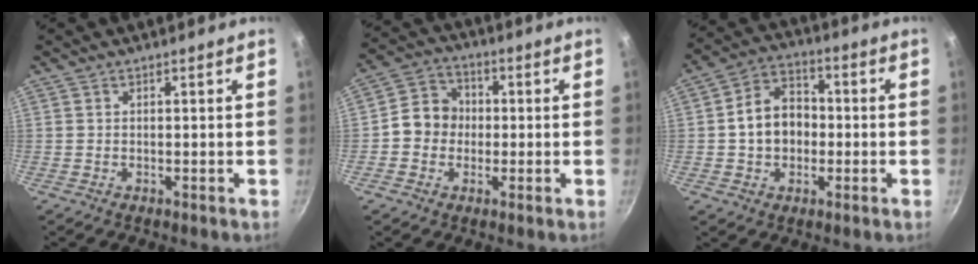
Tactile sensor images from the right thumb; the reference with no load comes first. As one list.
[{"total": 8.1, "force": [-0.6, 7.2, 3.6], "torque": [-0.027, 0.021, -0.029]}, {"total": 10.7, "force": [-0.5, 8.3, 6.8], "torque": [-0.083, 0.026, -0.018]}]